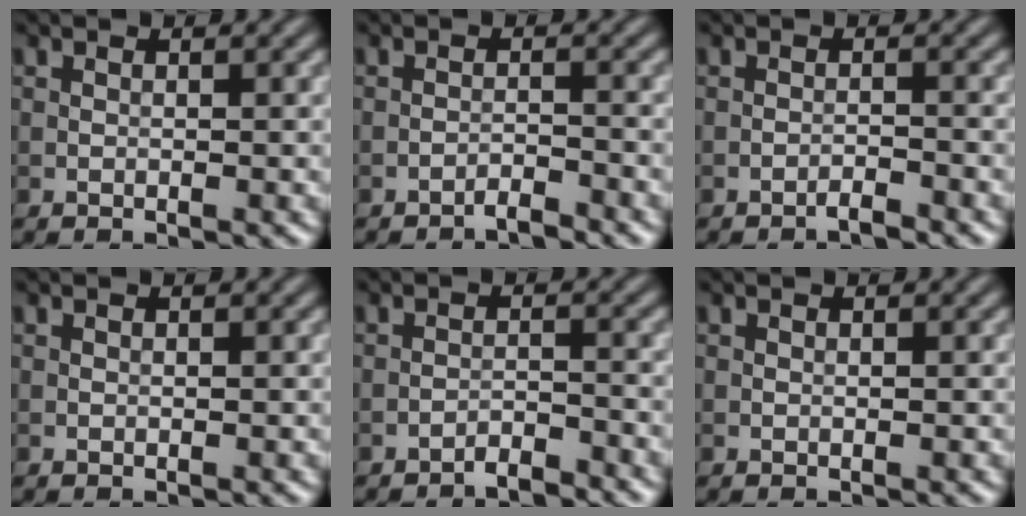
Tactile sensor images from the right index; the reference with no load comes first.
{"total": 1.5, "force": [-1.4, 0.0, 0.5], "torque": [-0.003, 0.006, -0.029]}
{"total": 1.1, "force": [-1.0, 0.0, 0.5], "torque": [-0.005, 0.005, -0.022]}
{"total": 0.0}
{"total": 2.0, "force": [-1.9, 0.1, 0.5], "torque": [-0.002, 0.007, -0.036]}
{"total": 0.0}